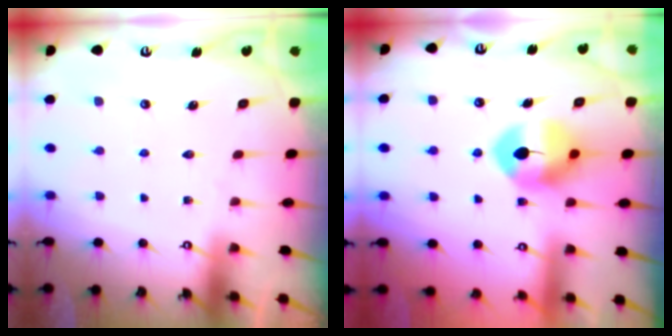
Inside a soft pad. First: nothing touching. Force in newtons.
{"total": 9.7, "press": 9.7, "slide": 0.8}